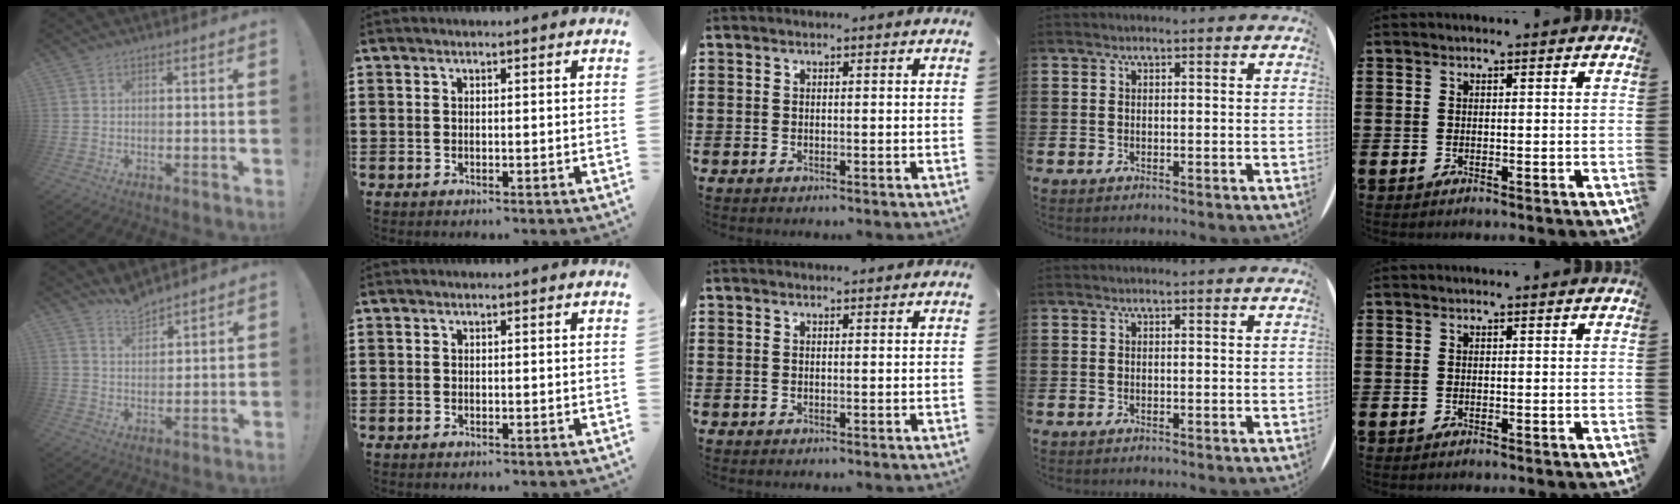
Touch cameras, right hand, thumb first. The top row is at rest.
{"thumb": {"total": 5.6, "force": [5.2, 1.5, 1.3], "torque": [-0.024, -0.036, 0.096]}, "middle": {"total": 0.7, "force": [0.7, 0.0, 0.1], "torque": [0.004, -0.004, 0.011]}}